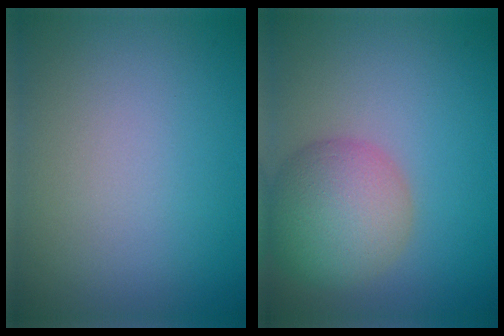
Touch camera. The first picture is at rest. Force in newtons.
{"total": 6.0, "press": 6.0, "slide": 0.4}